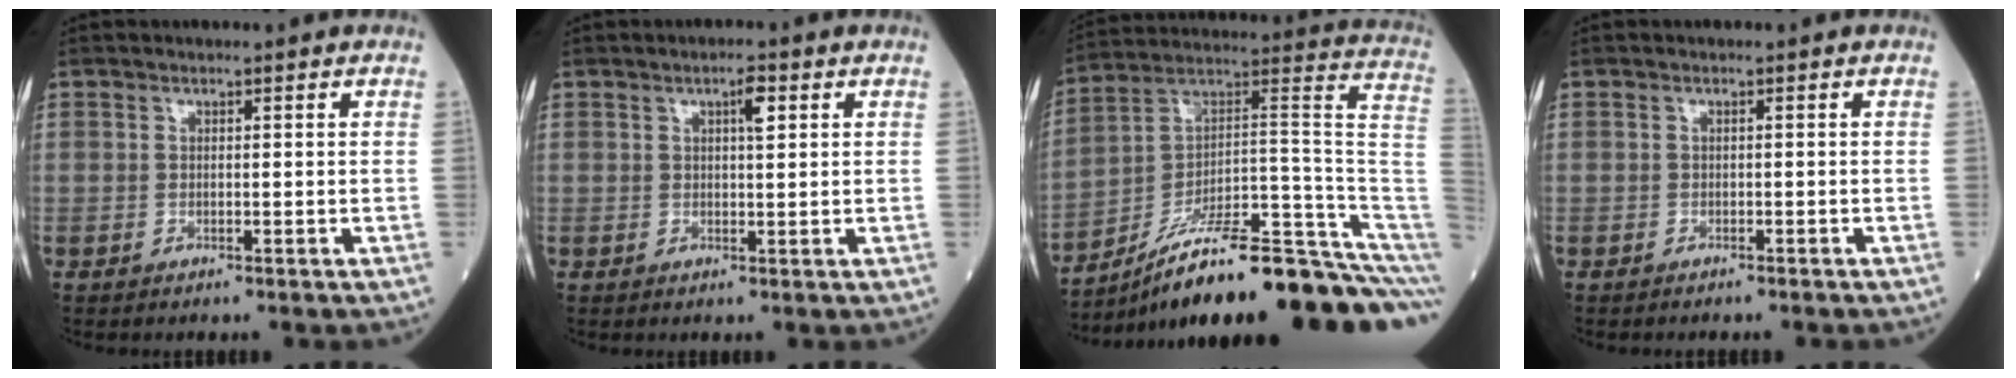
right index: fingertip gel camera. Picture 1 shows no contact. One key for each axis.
{"total": 2.6, "fx": 1.1, "fy": 0.5, "fz": 2.3, "tx": -0.038, "ty": 0.002, "tz": 0.016}
{"total": 23.9, "fx": -17.0, "fy": 0.9, "fz": 16.8, "tx": -0.151, "ty": 0.057, "tz": -0.266}
{"total": 1.4, "fx": -1.2, "fy": 0.2, "fz": 0.6, "tx": -0.012, "ty": -0.003, "tz": -0.014}